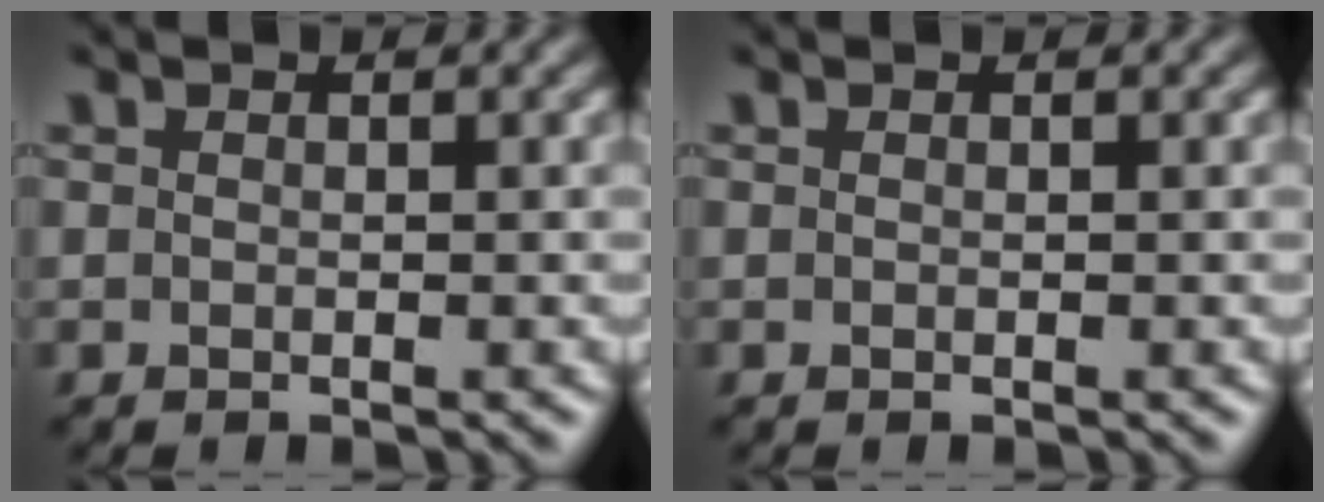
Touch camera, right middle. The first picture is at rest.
{"total": 0.0}